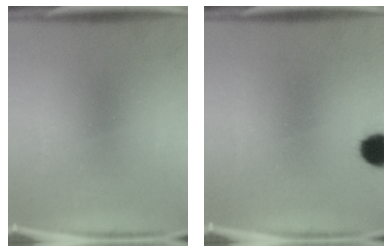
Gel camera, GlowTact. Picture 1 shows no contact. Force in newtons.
{"total": 6.4}